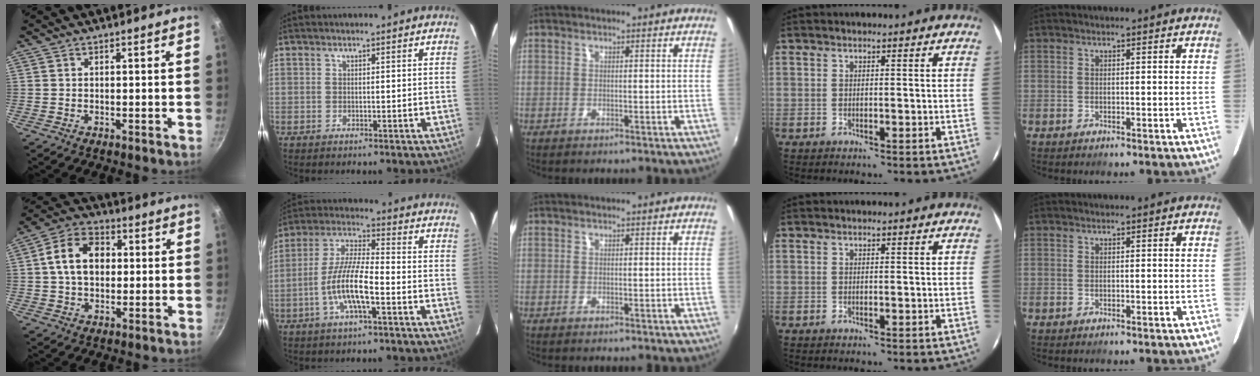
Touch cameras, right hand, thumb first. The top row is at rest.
{"thumb": {"total": 11.4, "force": [1.4, 8.3, 7.8], "torque": [-0.108, 0.021, 0.010]}, "index": {"total": 10.8, "force": [-4.1, 2.0, 9.8], "torque": [-0.203, 0.001, -0.079]}}